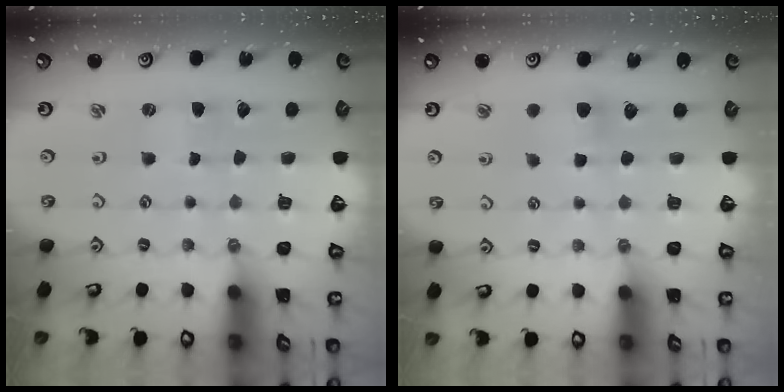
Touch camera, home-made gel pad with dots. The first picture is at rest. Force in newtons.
{"total": 5.1, "press": 5.0, "slide": 0.7}